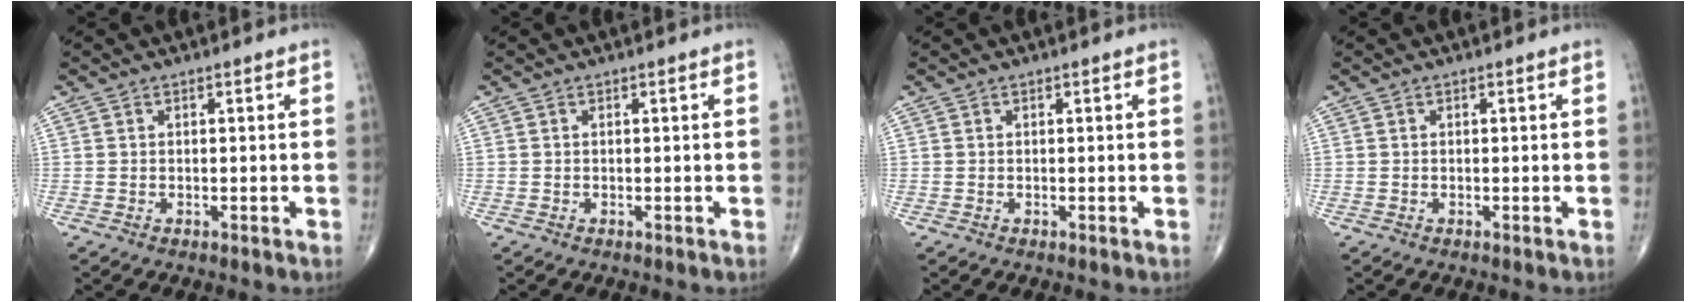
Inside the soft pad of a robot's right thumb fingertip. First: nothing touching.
{"total": 0.0}
{"total": 0.0}
{"total": 0.0}